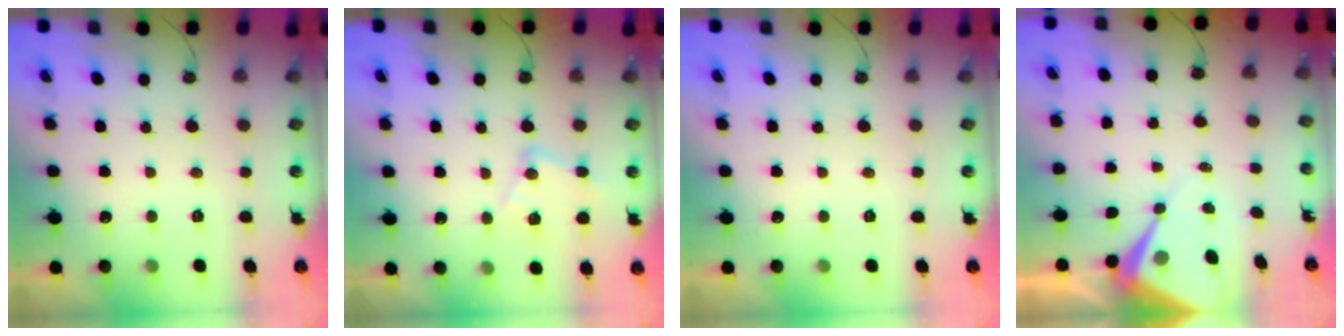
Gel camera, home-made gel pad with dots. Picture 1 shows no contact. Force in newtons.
{"total": 11.5, "press": 11.5, "slide": 0.6}
{"total": 0.0}
{"total": 8.8, "press": 8.7, "slide": 0.9}